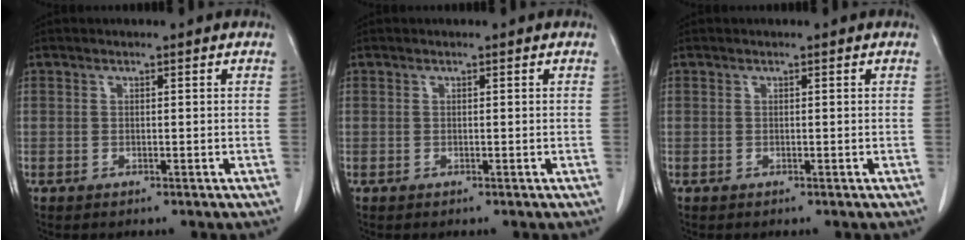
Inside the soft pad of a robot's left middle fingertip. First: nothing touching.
{"total": 0.0}
{"total": 0.0}